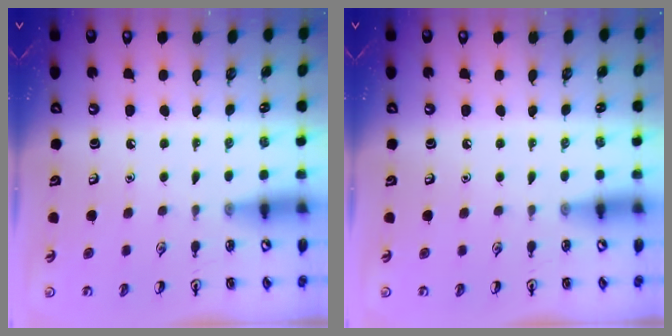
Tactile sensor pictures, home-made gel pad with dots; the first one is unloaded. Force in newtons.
{"total": 0.0}